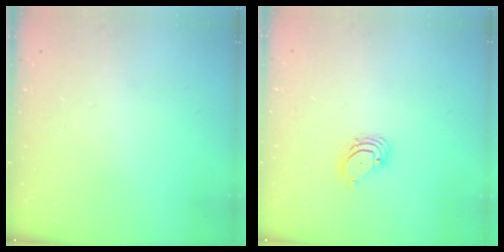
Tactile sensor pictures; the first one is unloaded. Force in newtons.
{"total": 3.3, "press": 3.3, "slide": 0.3}